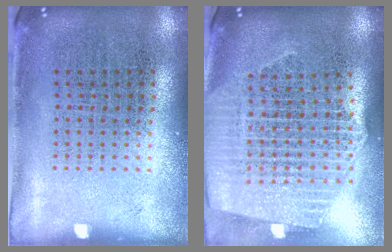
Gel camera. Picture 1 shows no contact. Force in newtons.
{"total": 2.5, "press": 2.1, "slide": 1.3}